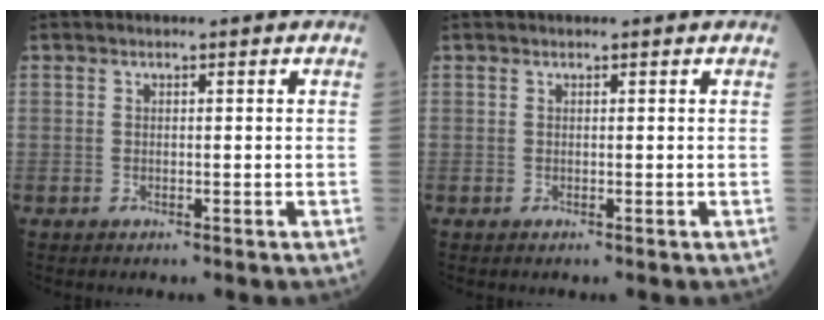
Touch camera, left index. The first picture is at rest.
{"total": 0.0}